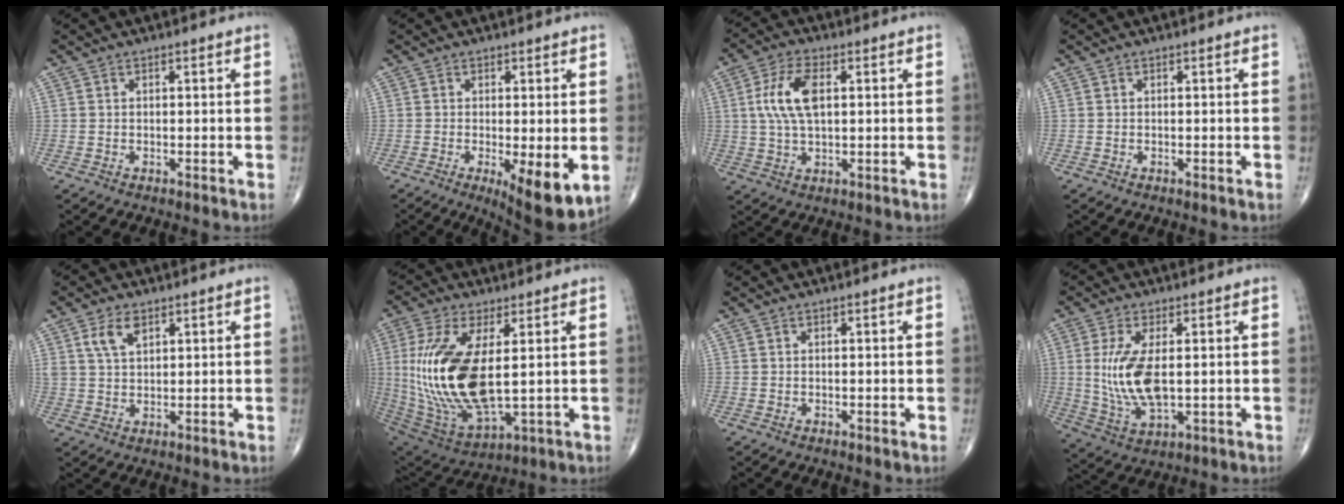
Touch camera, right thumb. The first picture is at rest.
{"total": 9.3, "force": [-2.3, 2.9, 8.5], "torque": [-0.124, -0.024, -0.031]}
{"total": 9.0, "force": [1.7, 4.3, 7.7], "torque": [-0.160, 0.006, 0.032]}
{"total": 0.0}
{"total": 5.0, "force": [2.5, 2.7, 3.3], "torque": [-0.057, -0.008, 0.051]}
{"total": 21.2, "force": [1.8, 9.1, 19.0], "torque": [-0.410, -0.024, 0.050]}
{"total": 0.0}
{"total": 11.1, "force": [0.8, 4.9, 10.0], "torque": [-0.209, -0.013, 0.027]}